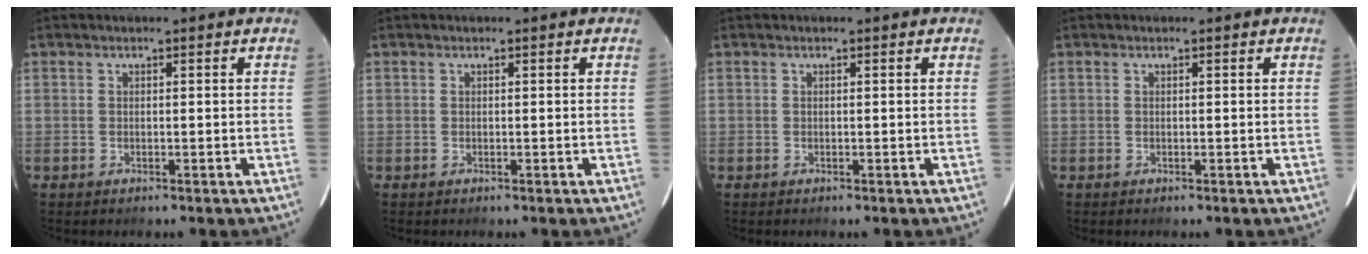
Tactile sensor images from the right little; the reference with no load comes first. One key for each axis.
{"total": 0.0}
{"total": 0.0}
{"total": 0.0}